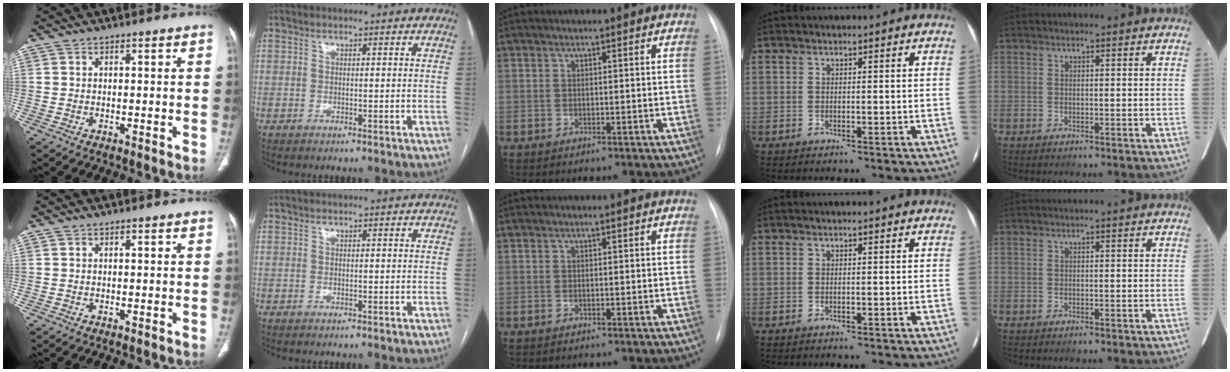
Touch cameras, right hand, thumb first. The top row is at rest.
{}